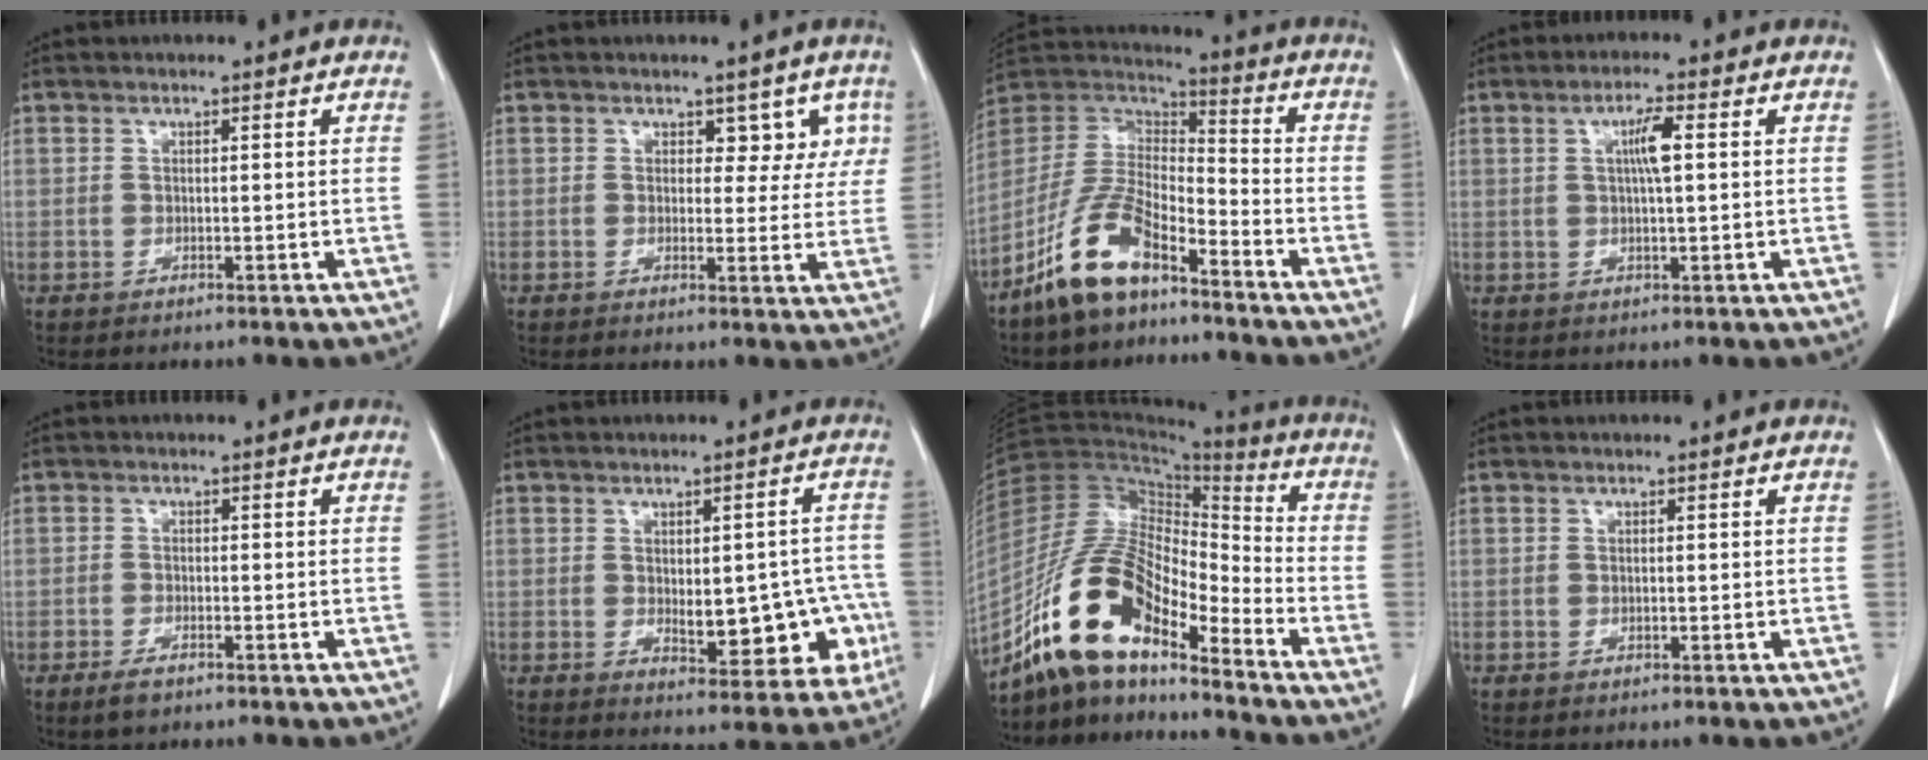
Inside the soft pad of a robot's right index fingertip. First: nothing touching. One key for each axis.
{"total": 4.3, "fx": 2.2, "fy": 2.9, "fz": 2.4, "tx": -0.001, "ty": 0.005, "tz": 0.021}
{"total": 12.7, "fx": -8.6, "fy": 4.4, "fz": 8.2, "tx": -0.178, "ty": 0.011, "tz": -0.168}
{"total": 3.8, "fx": 0.8, "fy": 0.3, "fz": 3.7, "tx": -0.067, "ty": 0.002, "tz": 0.012}
{"total": 2.3, "fx": -1.6, "fy": 0.8, "fz": 1.5, "tx": -0.032, "ty": -0.002, "tz": -0.025}
{"total": 11.0, "fx": -1.9, "fy": 5.2, "fz": 9.5, "tx": -0.103, "ty": 0.017, "tz": -0.008}
{"total": 16.2, "fx": -11.5, "fy": 4.7, "fz": 10.5, "tx": -0.206, "ty": 0.021, "tz": -0.210}
{"total": 0.0}